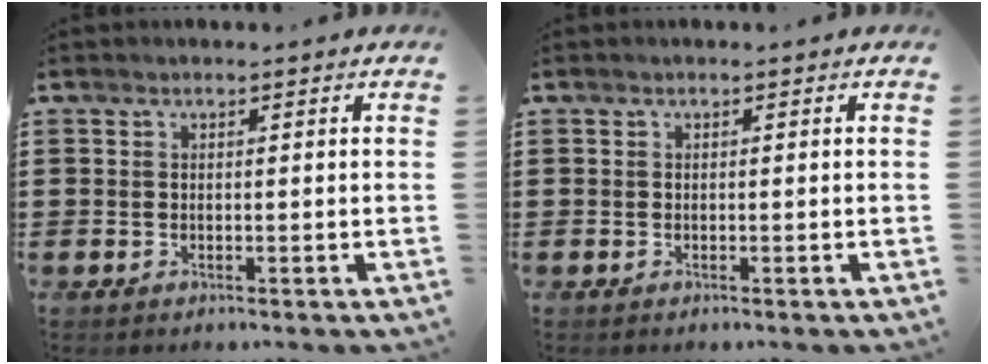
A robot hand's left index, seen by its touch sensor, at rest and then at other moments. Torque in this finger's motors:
{"motor_torque": [0.02, 0.01, 0.00, 0.01]}